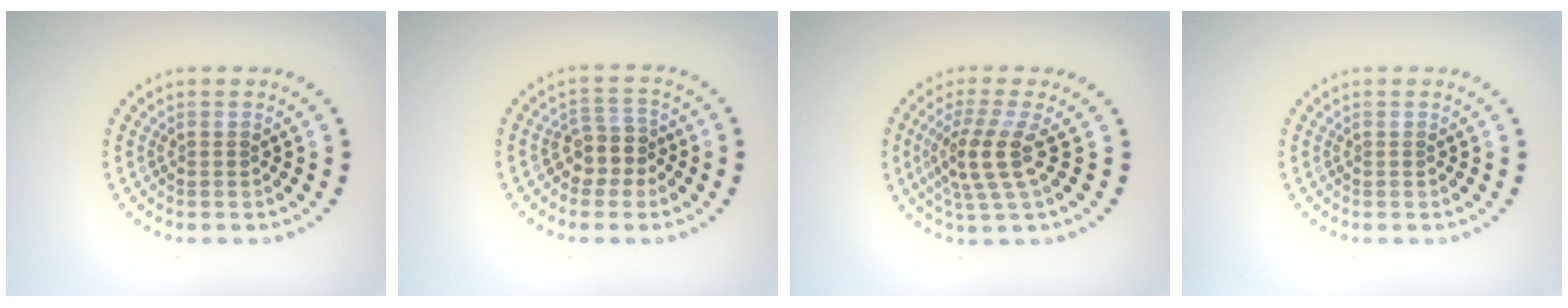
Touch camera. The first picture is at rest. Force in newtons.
{"total": 2.8, "press": 2.4, "slide": 1.4}
{"total": 3.8, "press": 3.0, "slide": 2.3}
{"total": 0.0}